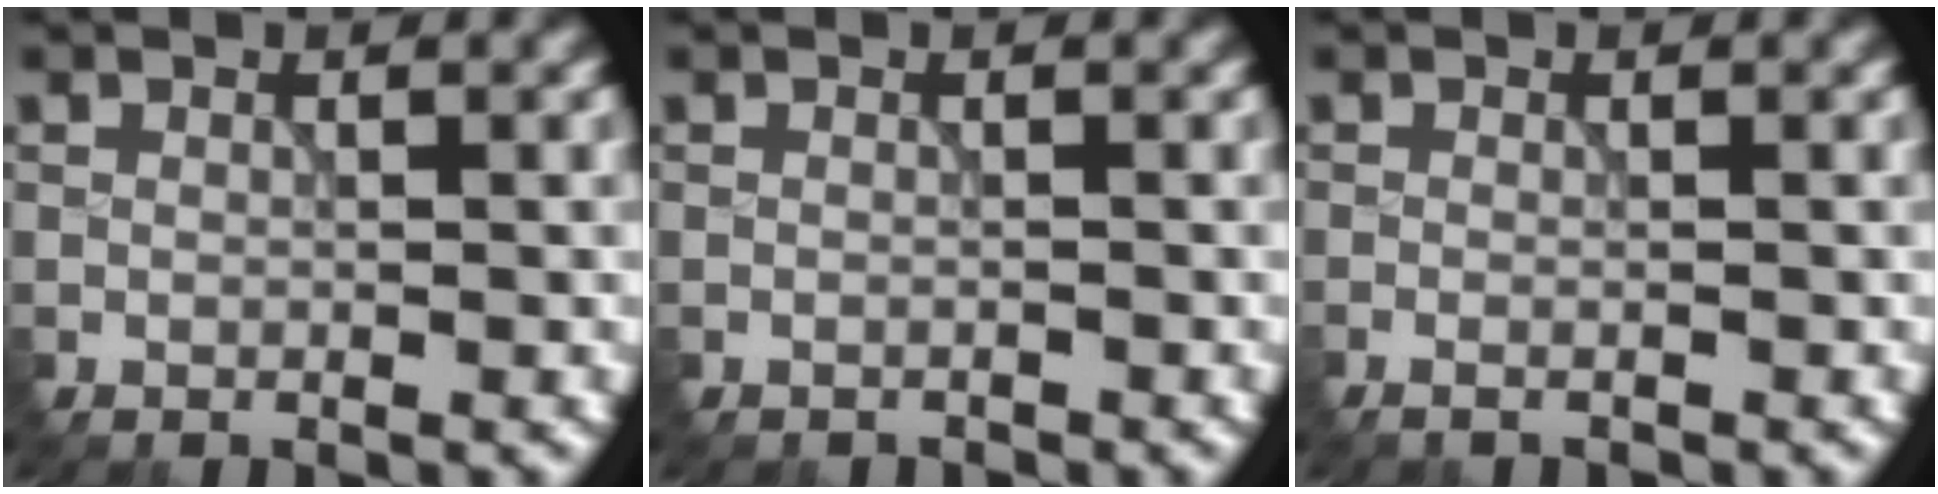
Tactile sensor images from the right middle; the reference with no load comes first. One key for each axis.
{"total": 1.0, "fx": -0.8, "fy": -0.1, "fz": -0.6, "tx": 0.013, "ty": 0.003, "tz": -0.015}
{"total": 0.9, "fx": -0.5, "fy": 0.5, "fz": 0.6, "tx": 0.008, "ty": 0.007, "tz": -0.014}